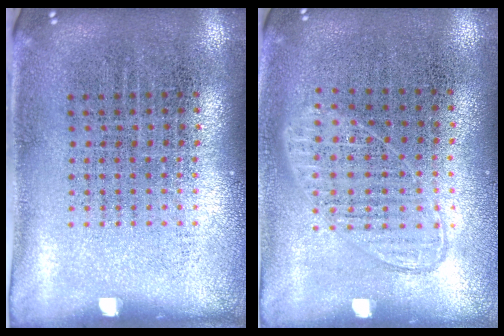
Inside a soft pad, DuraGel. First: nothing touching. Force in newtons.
{"total": 0.9, "press": 0.9, "slide": 0.3}